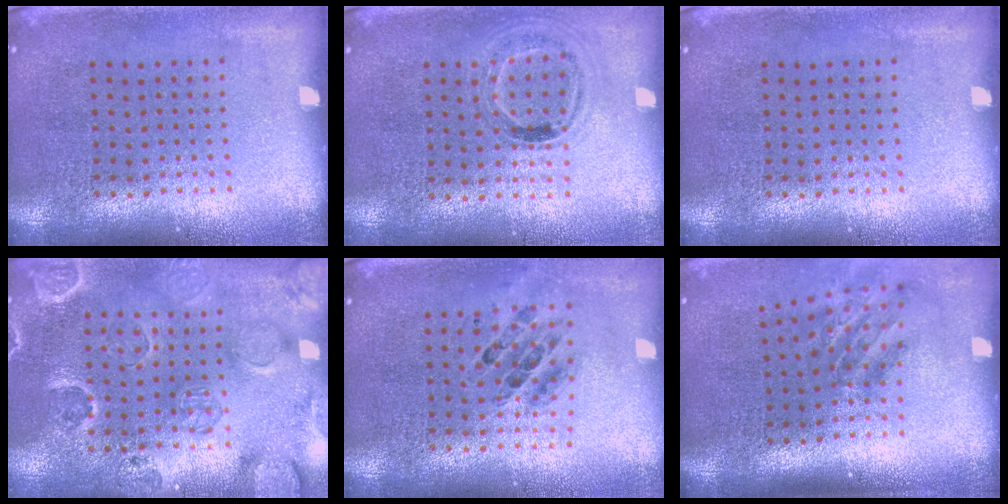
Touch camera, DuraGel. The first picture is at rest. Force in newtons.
{"total": 1.0, "press": 0.9, "slide": 0.3}
{"total": 0.0}
{"total": 2.4, "press": 2.1, "slide": 1.1}
{"total": 0.8, "press": 0.8, "slide": 0.0}
{"total": 1.9, "press": 1.2, "slide": 1.4}